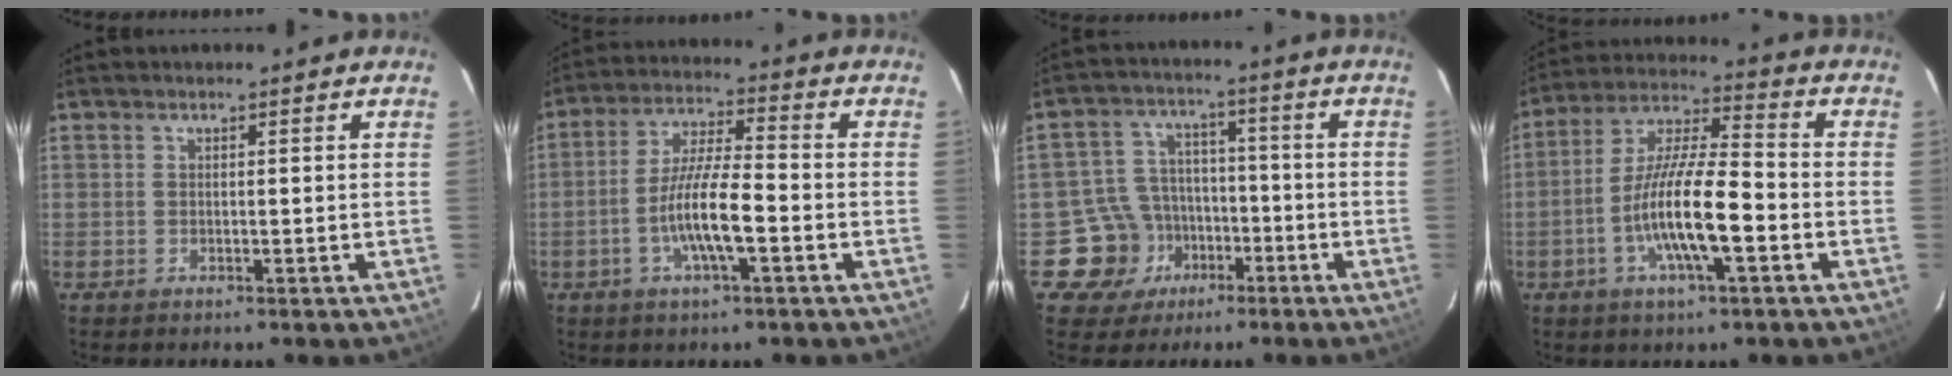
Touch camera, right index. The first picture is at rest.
{"total": 9.6, "force": [-3.4, 1.5, 8.9], "torque": [-0.176, 0.000, -0.064]}
{"total": 9.7, "force": [-4.8, 8.4, 0.6], "torque": [-0.037, 0.030, -0.069]}
{"total": 13.7, "force": [-4.6, 2.5, 12.6], "torque": [-0.248, -0.002, -0.090]}